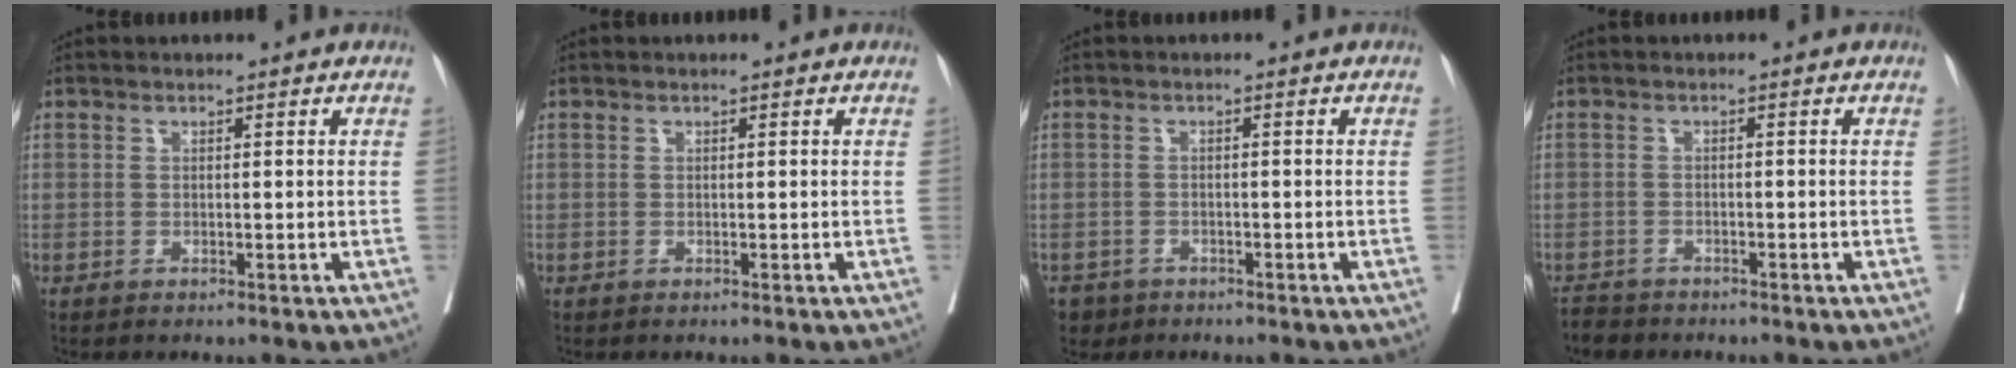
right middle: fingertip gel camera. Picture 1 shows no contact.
{"total": 0.0}
{"total": 3.9, "force": [-2.9, 2.6, 0.4], "torque": [-0.011, 0.001, -0.050]}
{"total": 3.5, "force": [-3.3, 1.2, 0.3], "torque": [-0.010, -0.008, -0.058]}